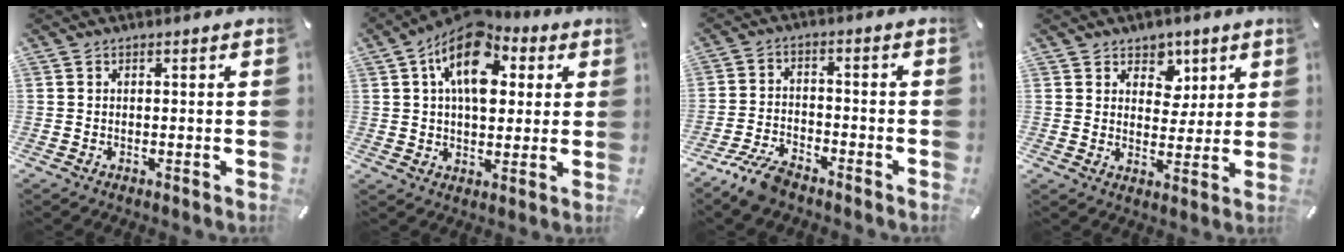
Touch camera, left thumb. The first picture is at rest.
{"total": 15.3, "force": [5.2, 9.9, 10.5], "torque": [-0.162, -0.015, 0.090]}
{"total": 6.9, "force": [-5.7, 2.3, 3.2], "torque": [-0.076, 0.020, -0.111]}
{"total": 6.7, "force": [3.2, 5.6, 1.8], "torque": [-0.011, -0.018, 0.053]}